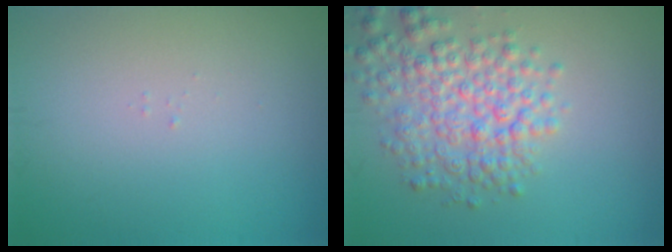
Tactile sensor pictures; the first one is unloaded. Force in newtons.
{"total": 5.5, "press": 5.5, "slide": 0.2}